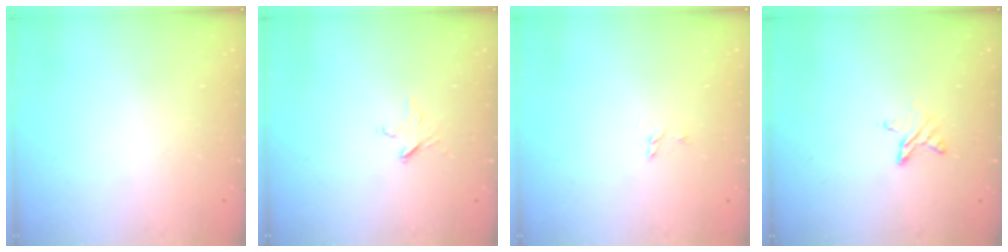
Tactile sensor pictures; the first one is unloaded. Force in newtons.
{"total": 3.7, "press": 3.7, "slide": 0.4}
{"total": 3.4, "press": 3.4, "slide": 0.3}
{"total": 5.0, "press": 4.9, "slide": 0.5}